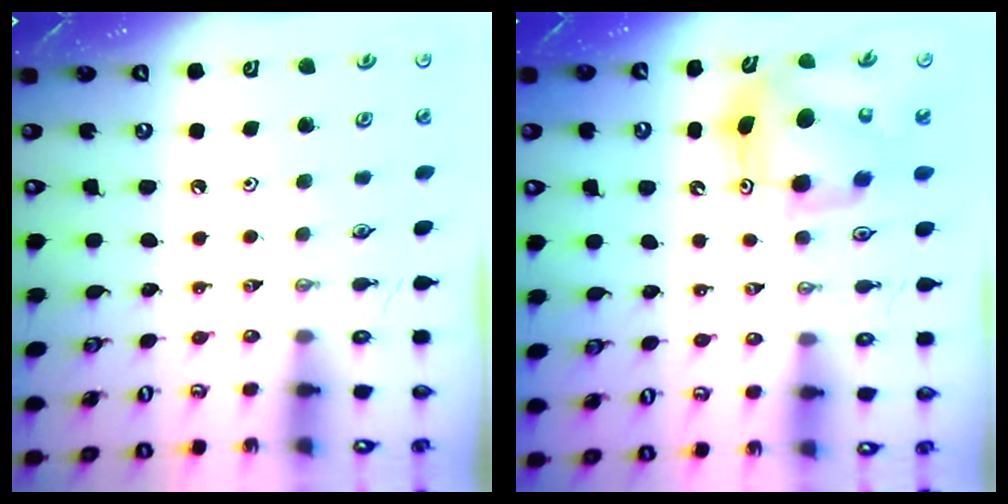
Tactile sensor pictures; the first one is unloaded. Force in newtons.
{"total": 9.8, "press": 9.8, "slide": 1.1}